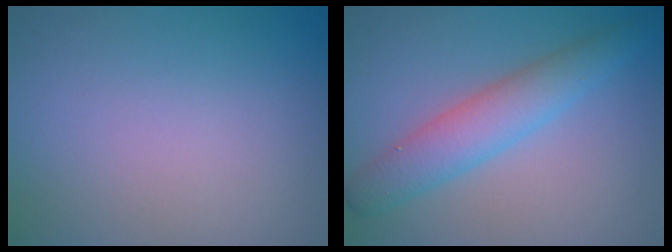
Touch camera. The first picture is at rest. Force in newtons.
{"total": 4.1, "press": 4.1, "slide": 0.4}